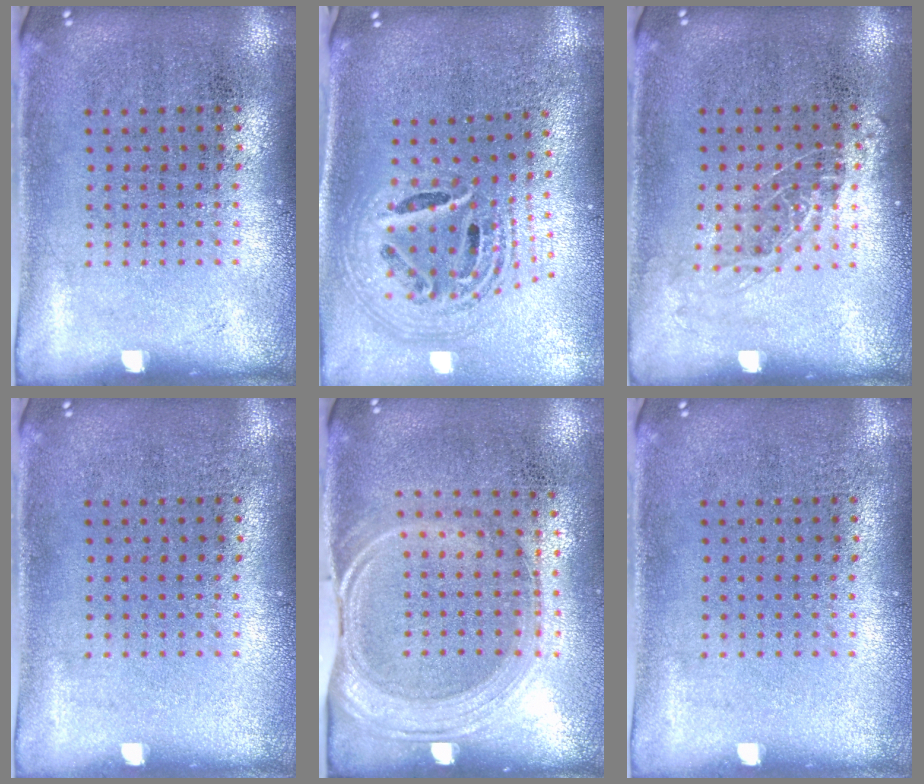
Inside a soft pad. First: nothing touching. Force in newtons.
{"total": 2.5, "press": 1.8, "slide": 1.7}
{"total": 1.0, "press": 0.9, "slide": 0.5}
{"total": 0.0}
{"total": 1.6, "press": 1.4, "slide": 0.9}
{"total": 0.0}